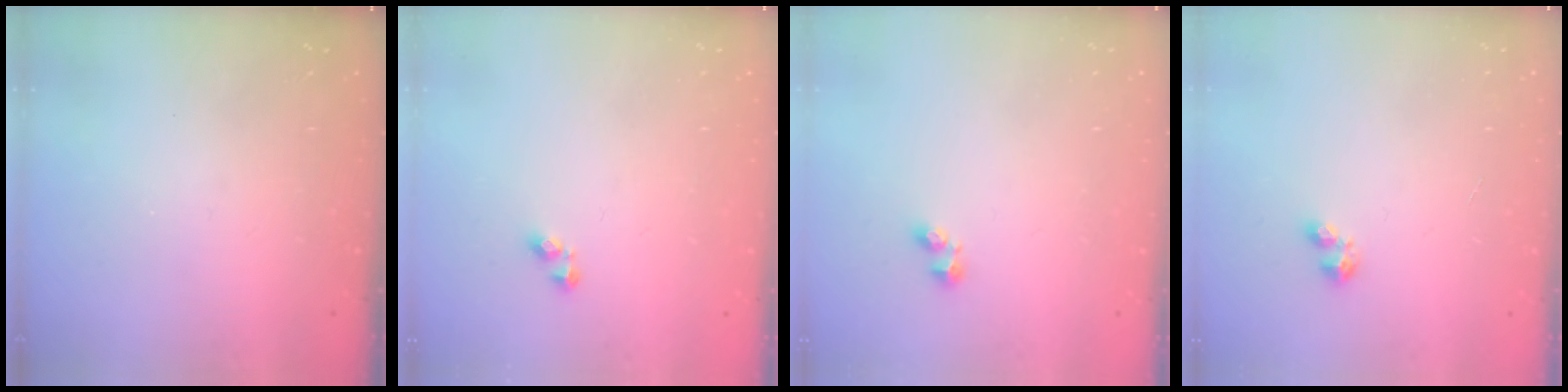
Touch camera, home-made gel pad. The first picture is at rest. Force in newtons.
{"total": 2.7, "press": 2.7, "slide": 0.4}
{"total": 1.9, "press": 1.8, "slide": 0.5}
{"total": 2.8, "press": 2.8, "slide": 0.5}